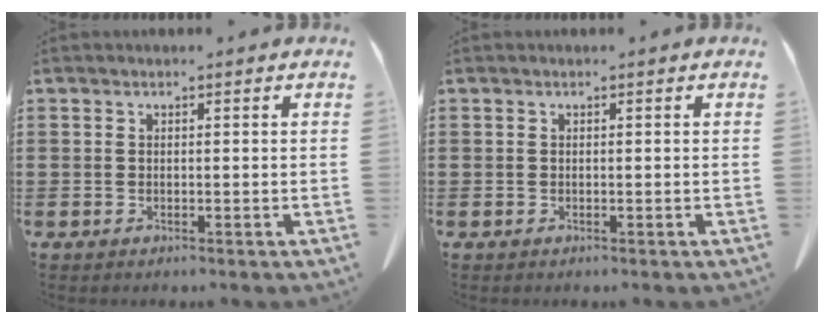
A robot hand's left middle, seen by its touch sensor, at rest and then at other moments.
{"total": 0.0}